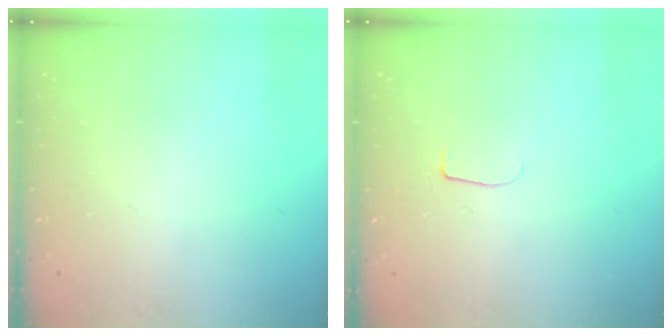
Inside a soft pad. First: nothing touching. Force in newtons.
{"total": 5.3, "press": 5.3, "slide": 0.5}